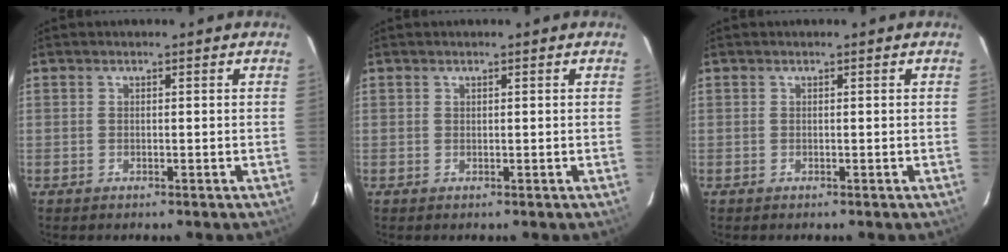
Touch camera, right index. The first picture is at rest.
{"total": 0.0}
{"total": 0.0}